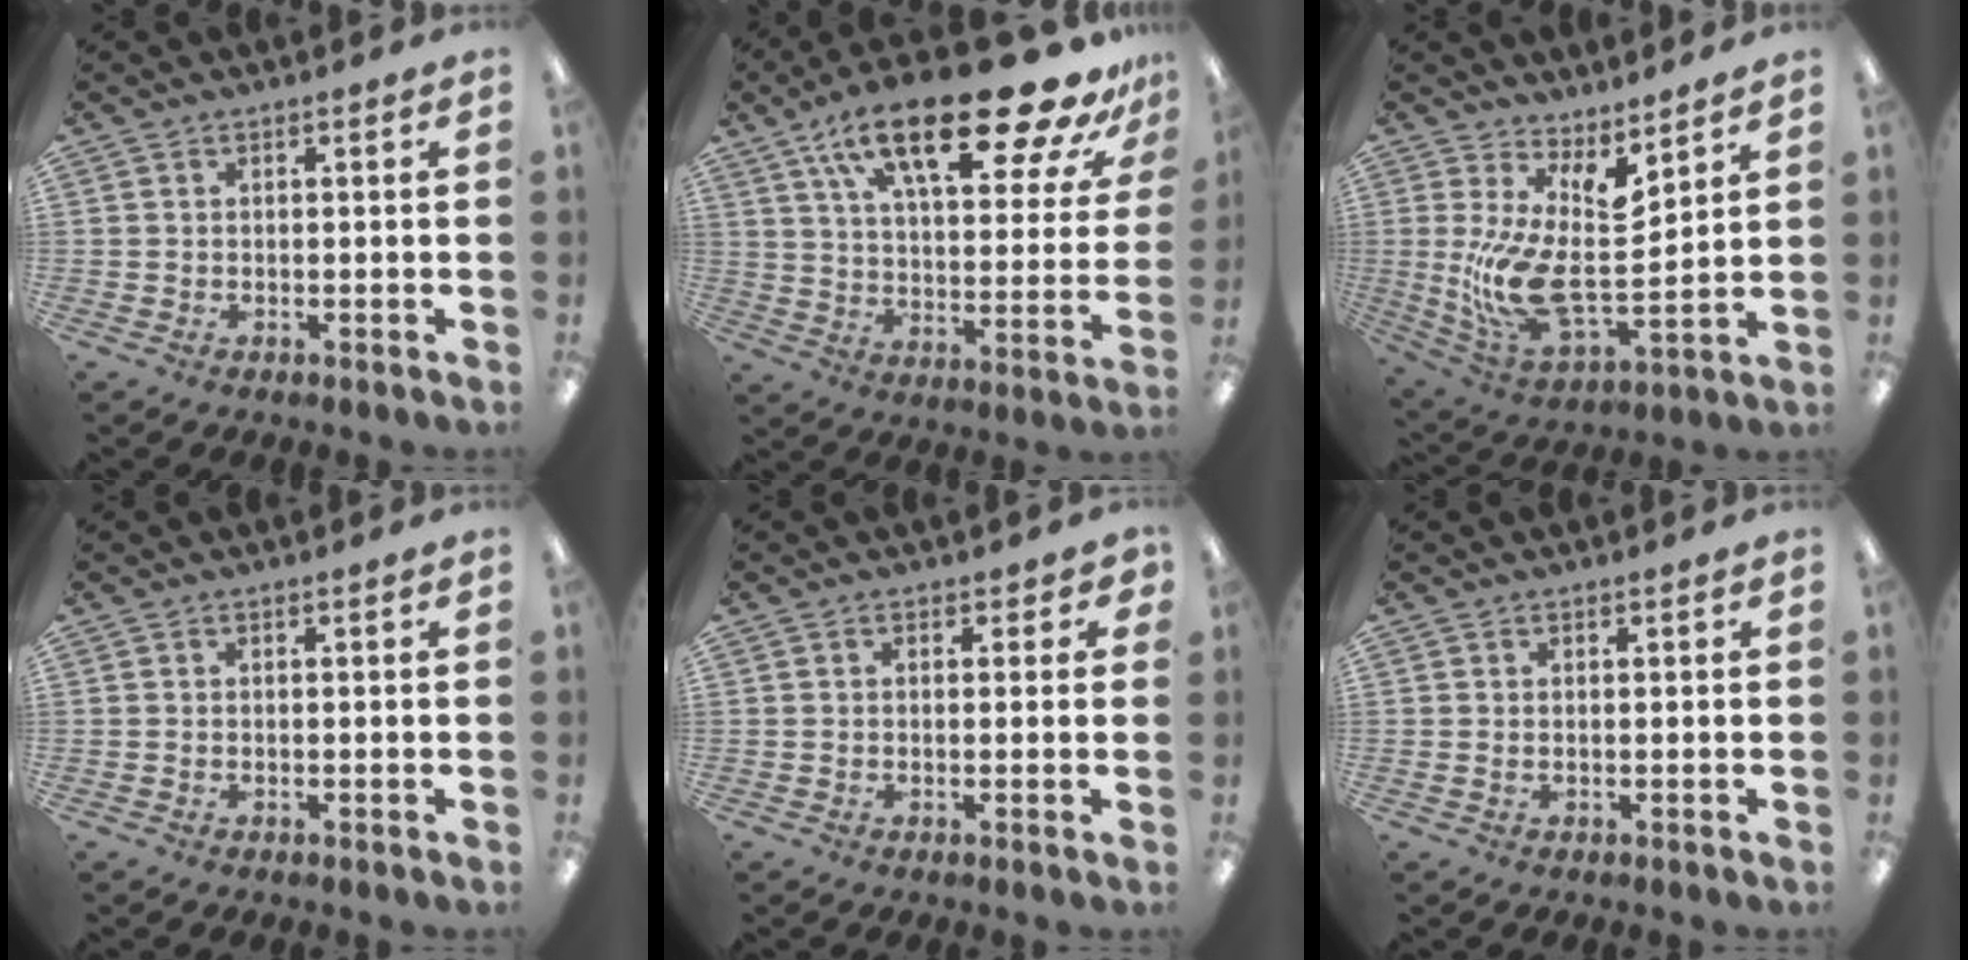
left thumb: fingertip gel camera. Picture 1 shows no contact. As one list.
[{"total": 27.6, "force": [18.0, 9.1, 18.8], "torque": [-0.285, -0.112, 0.288]}, {"total": 14.0, "force": [4.6, 5.8, 11.9], "torque": [-0.260, -0.055, 0.087]}, {"total": 0.0}, {"total": 1.4, "force": [0.3, 1.0, 0.9], "torque": [-0.009, 0.000, 0.005]}, {"total": 0.6, "force": [0.2, 0.0, 0.6], "torque": [-0.012, -0.001, 0.003]}]